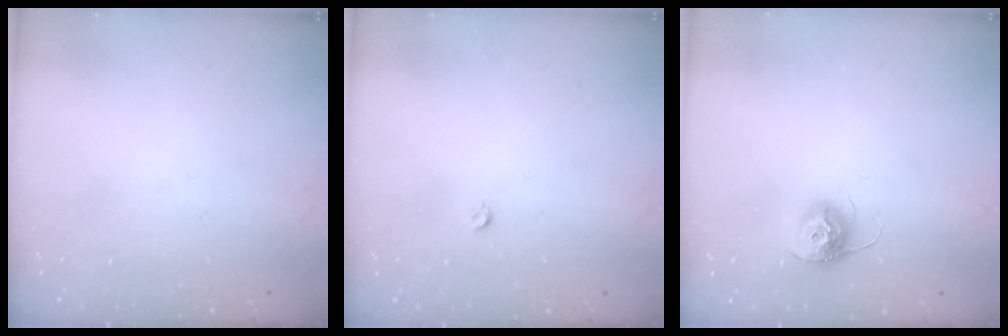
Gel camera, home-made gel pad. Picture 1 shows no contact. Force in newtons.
{"total": 2.8, "press": 2.8, "slide": 0.5}
{"total": 10.8, "press": 10.7, "slide": 0.6}